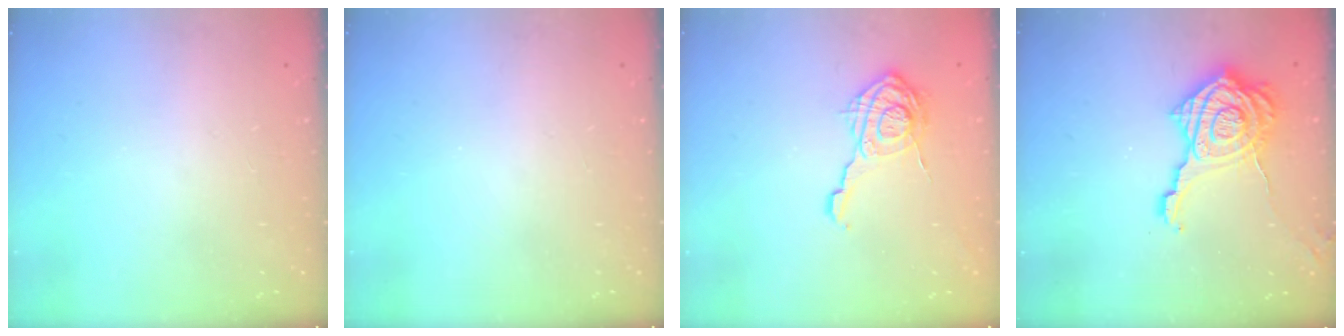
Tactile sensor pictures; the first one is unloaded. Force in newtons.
{"total": 0.0}
{"total": 14.5, "press": 14.5, "slide": 0.4}
{"total": 19.0, "press": 18.9, "slide": 1.7}